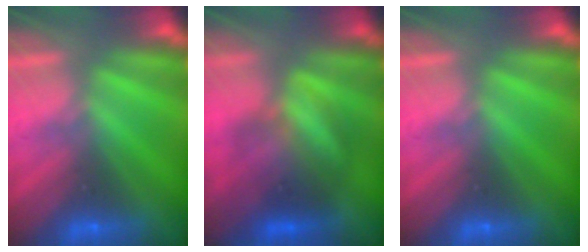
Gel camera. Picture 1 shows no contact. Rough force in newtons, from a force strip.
{"total": 4.1}
{"total": 0.0}